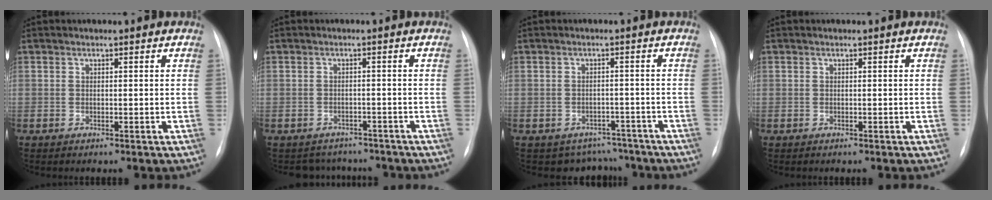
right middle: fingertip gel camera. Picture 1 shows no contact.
{"total": 4.9, "force": [-4.4, 2.2, -0.3], "torque": [0.006, 0.012, -0.054]}
{"total": 5.8, "force": [-4.9, 2.9, -0.7], "torque": [0.023, 0.024, -0.059]}
{"total": 0.0}